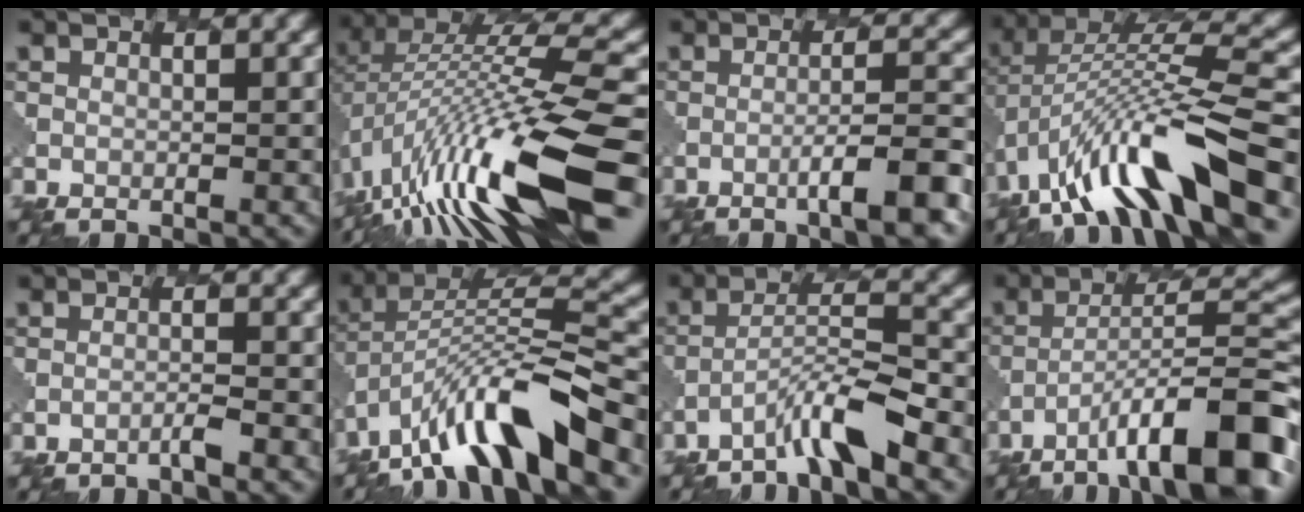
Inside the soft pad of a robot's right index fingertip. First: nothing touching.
{"total": 13.7, "force": [-4.6, 3.6, 12.4], "torque": [-0.221, 0.026, -0.077]}
{"total": 5.5, "force": [-2.9, 0.7, 4.6], "torque": [-0.059, 0.011, -0.049]}
{"total": 12.0, "force": [-5.5, 4.0, 9.9], "torque": [-0.170, 0.027, -0.094]}
{"total": 0.8, "force": [-0.6, -0.1, 0.5], "torque": [-0.001, 0.005, -0.019]}
{"total": 11.3, "force": [-6.9, 2.9, 8.4], "torque": [-0.139, 0.019, -0.125]}
{"total": 4.7, "force": [-3.5, 0.2, 3.1], "torque": [-0.055, 0.010, -0.069]}
{"total": 11.7, "force": [-7.2, 2.7, 8.9], "torque": [-0.130, 0.018, -0.116]}